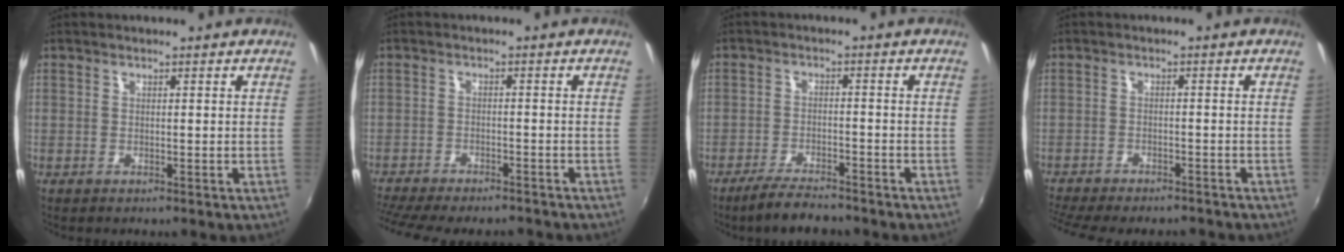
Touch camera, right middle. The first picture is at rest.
{"total": 14.4, "force": [-12.4, 3.4, 6.4], "torque": [-0.145, -0.030, -0.187]}
{"total": 7.1, "force": [-6.1, 1.4, 3.4], "torque": [-0.082, -0.012, -0.104]}
{"total": 12.5, "force": [-10.9, 3.0, 5.3], "torque": [-0.124, -0.026, -0.162]}